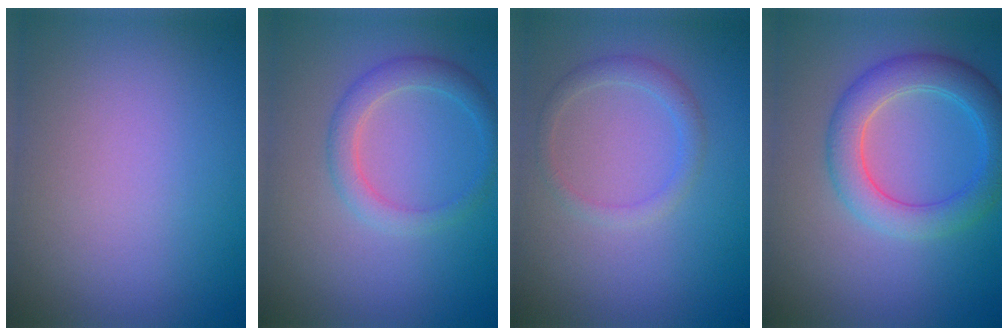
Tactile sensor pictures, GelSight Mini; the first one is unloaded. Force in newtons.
{"total": 2.5, "press": 2.5, "slide": 0.1}
{"total": 1.6, "press": 1.6, "slide": 0.1}
{"total": 4.8, "press": 4.8, "slide": 0.3}